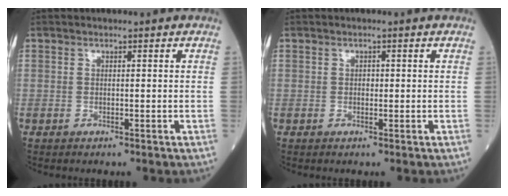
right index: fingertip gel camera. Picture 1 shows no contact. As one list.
[{"total": 0.6, "force": [0.1, 0.5, 0.4], "torque": [-0.008, 0.002, 0.002]}]